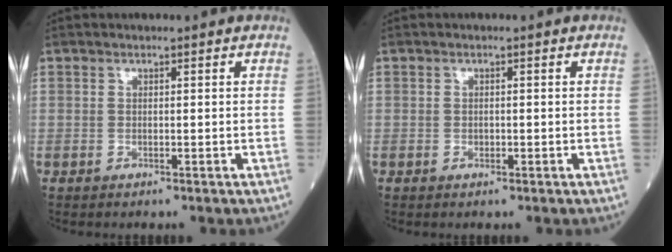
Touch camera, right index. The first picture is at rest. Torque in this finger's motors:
{"motor_torque": [-0.10, -0.04, -0.03, -0.01]}